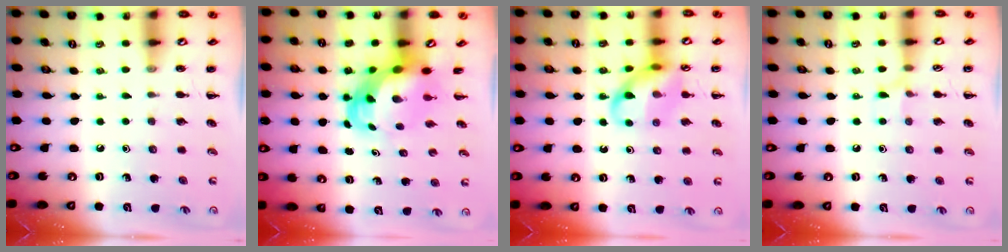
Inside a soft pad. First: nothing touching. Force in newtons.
{"total": 4.7, "press": 4.5, "slide": 1.4}
{"total": 12.3, "press": 12.1, "slide": 1.6}
{"total": 5.5, "press": 5.1, "slide": 2.1}